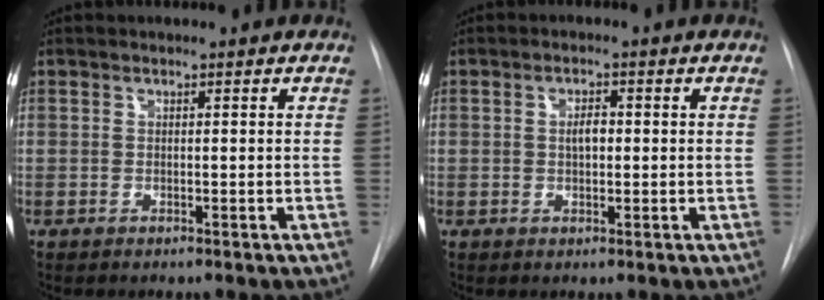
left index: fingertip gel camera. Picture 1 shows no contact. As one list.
[{"total": 2.4, "force": [0.2, 1.2, 2.0], "torque": [-0.034, 0.004, 0.001]}]